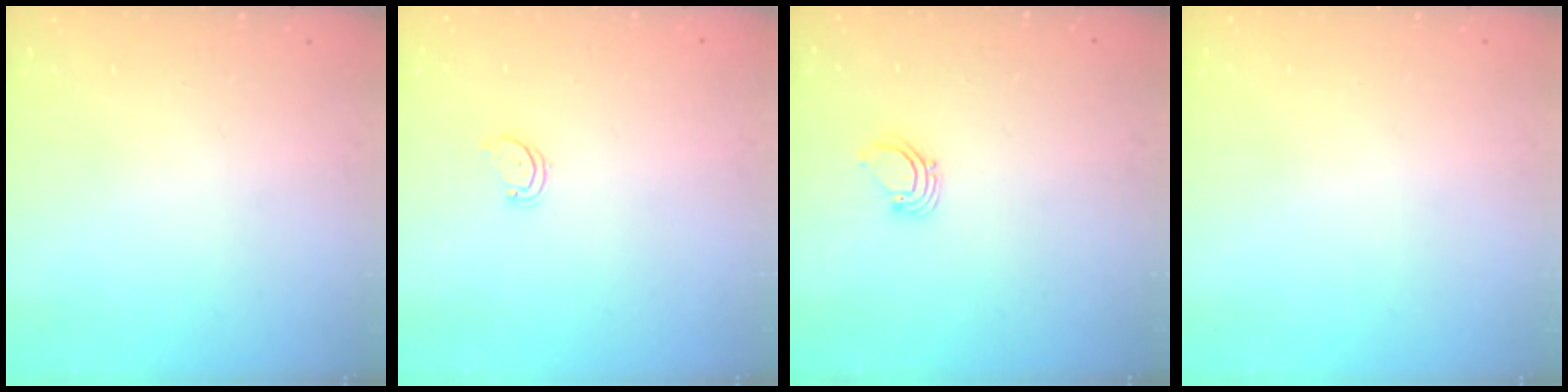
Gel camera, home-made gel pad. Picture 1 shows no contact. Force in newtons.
{"total": 2.3, "press": 2.3, "slide": 0.1}
{"total": 2.7, "press": 2.7, "slide": 0.1}
{"total": 0.0}